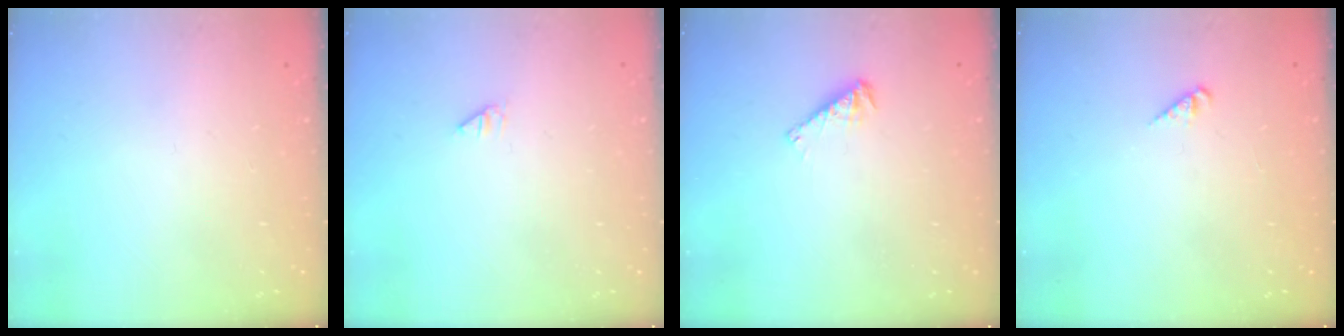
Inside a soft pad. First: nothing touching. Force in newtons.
{"total": 0.0}
{"total": 3.4, "press": 3.3, "slide": 0.5}
{"total": 1.4, "press": 1.4, "slide": 0.3}